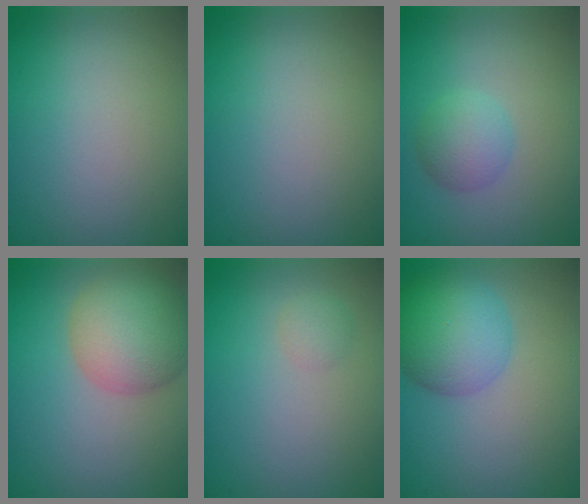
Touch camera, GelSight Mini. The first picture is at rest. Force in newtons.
{"total": 0.0}
{"total": 2.5, "press": 2.5, "slide": 0.1}
{"total": 6.7, "press": 6.7, "slide": 0.5}
{"total": 1.0, "press": 1.0, "slide": 0.0}
{"total": 6.2, "press": 6.2, "slide": 0.3}